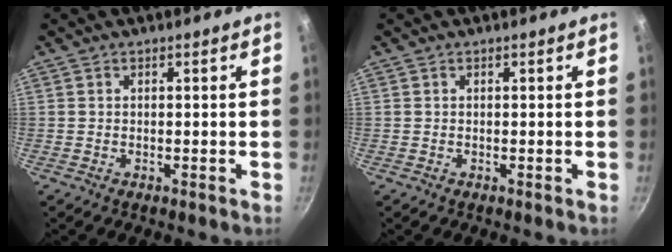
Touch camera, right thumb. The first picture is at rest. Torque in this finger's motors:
{"motor_torque": [0.00, 0.00, 0.00, 0.00, 0.00]}